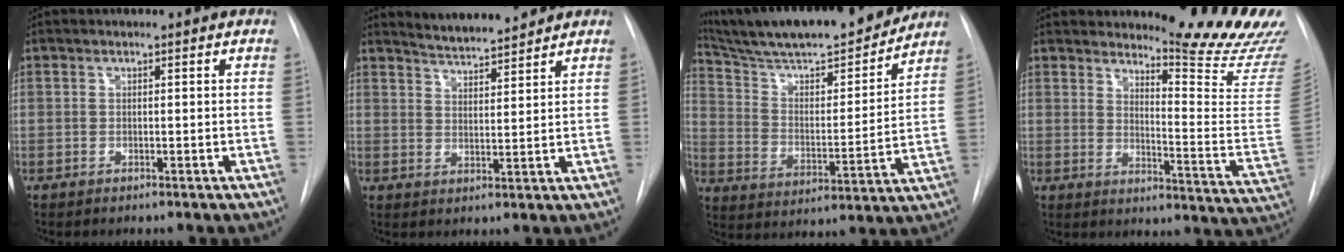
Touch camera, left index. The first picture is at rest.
{"total": 6.4, "force": [6.2, 0.1, 1.2], "torque": [-0.031, 0.006, 0.106]}
{"total": 22.4, "force": [20.1, 2.5, 9.7], "torque": [-0.169, -0.003, 0.312]}
{"total": 17.6, "force": [15.9, 0.6, 7.6], "torque": [-0.100, -0.125, 0.188]}